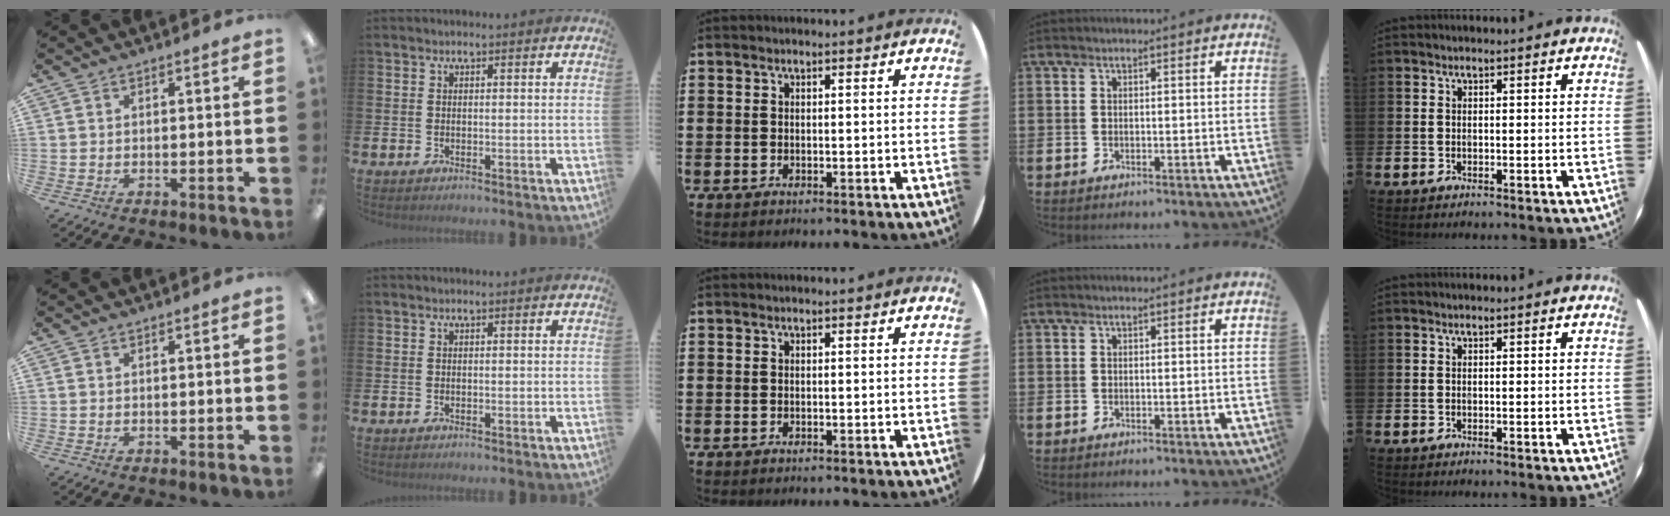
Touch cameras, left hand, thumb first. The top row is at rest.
{}